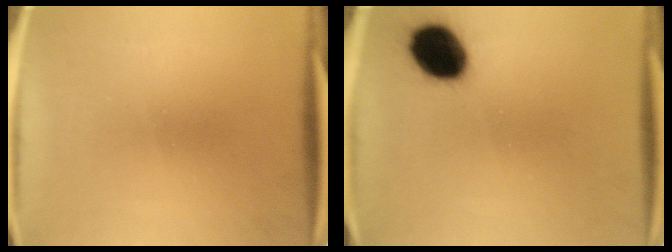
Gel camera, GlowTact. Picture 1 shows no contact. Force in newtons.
{"total": 12.4}